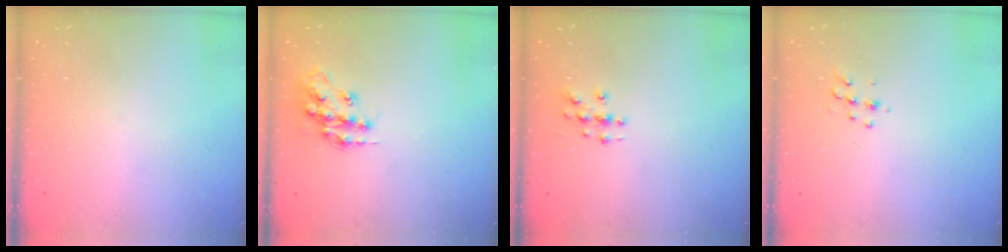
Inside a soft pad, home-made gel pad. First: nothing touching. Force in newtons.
{"total": 13.3, "press": 13.3, "slide": 0.8}
{"total": 3.0, "press": 3.0, "slide": 0.3}
{"total": 5.4, "press": 5.4, "slide": 0.6}